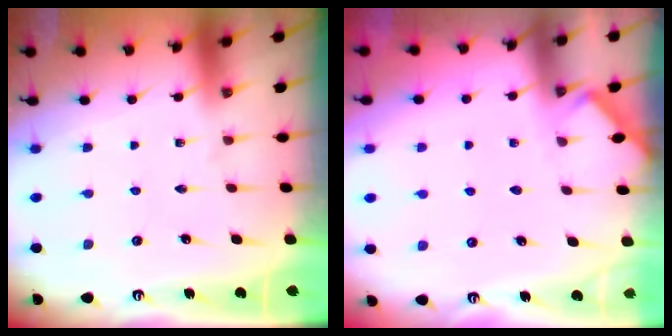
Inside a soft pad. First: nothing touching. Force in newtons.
{"total": 2.3, "press": 2.3, "slide": 0.3}